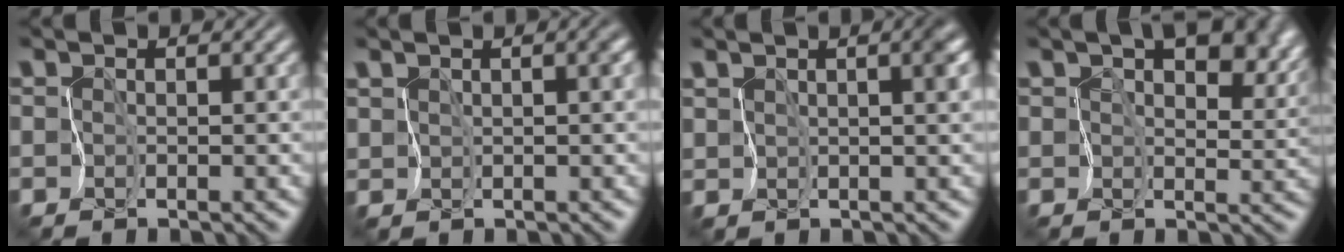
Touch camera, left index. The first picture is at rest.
{"total": 1.7, "force": [0.6, 0.5, 1.5], "torque": [-0.023, 0.000, 0.014]}
{"total": 3.5, "force": [1.1, 1.4, 3.1], "torque": [-0.039, 0.007, 0.018]}
{"total": 10.3, "force": [5.5, 5.5, 6.8], "torque": [-0.096, 0.013, 0.069]}